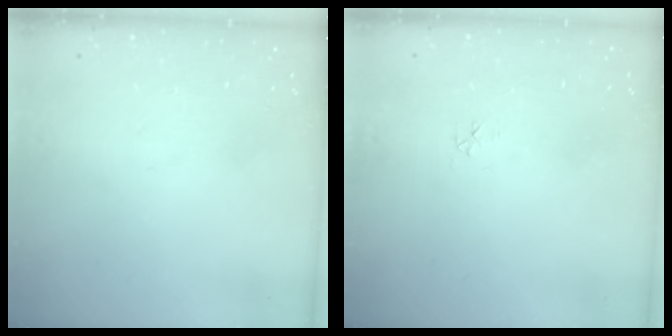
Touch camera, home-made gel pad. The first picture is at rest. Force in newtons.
{"total": 3.6, "press": 3.6, "slide": 0.4}